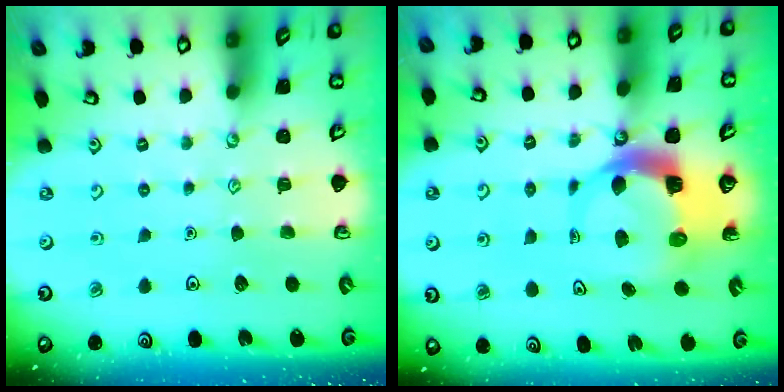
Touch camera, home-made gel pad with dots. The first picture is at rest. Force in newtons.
{"total": 7.2, "press": 7.2, "slide": 1.0}